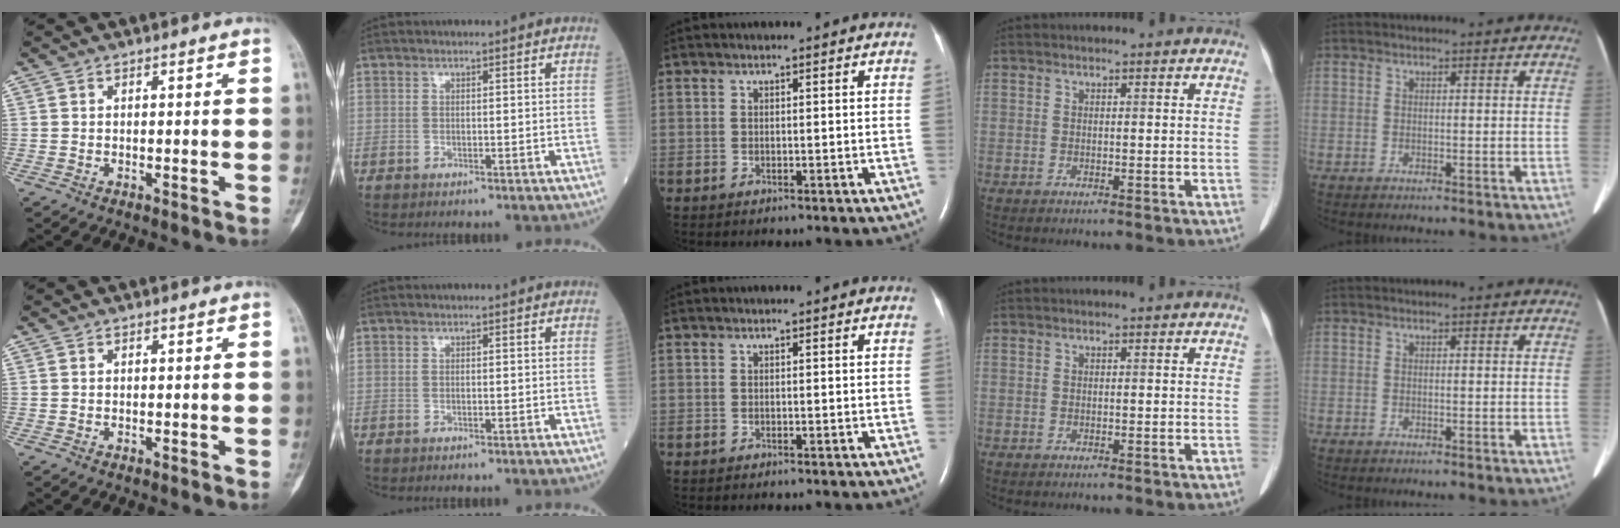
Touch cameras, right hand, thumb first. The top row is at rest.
{"index": {"total": 0.5, "force": [-0.1, 0.3, 0.4], "torque": [-0.016, -0.001, -0.001]}}